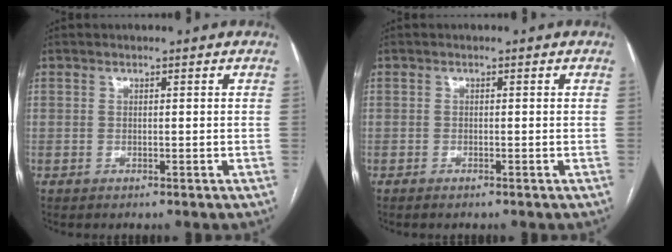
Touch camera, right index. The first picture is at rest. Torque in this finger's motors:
{"motor_torque": [0.00, 0.03, -0.03, 0.01]}